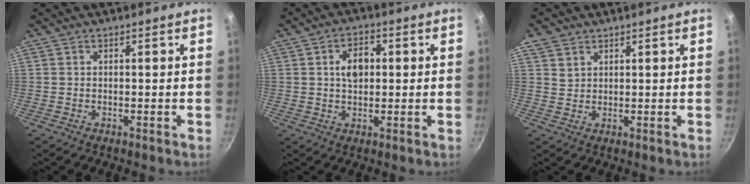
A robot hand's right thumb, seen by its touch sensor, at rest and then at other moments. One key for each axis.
{"total": 5.9, "fx": 0.9, "fy": 3.9, "fz": 4.3, "tx": -0.050, "ty": 0.008, "tz": 0.011}
{"total": 2.9, "fx": 1.7, "fy": 2.1, "fz": 1.0, "tx": -0.009, "ty": -0.004, "tz": 0.031}